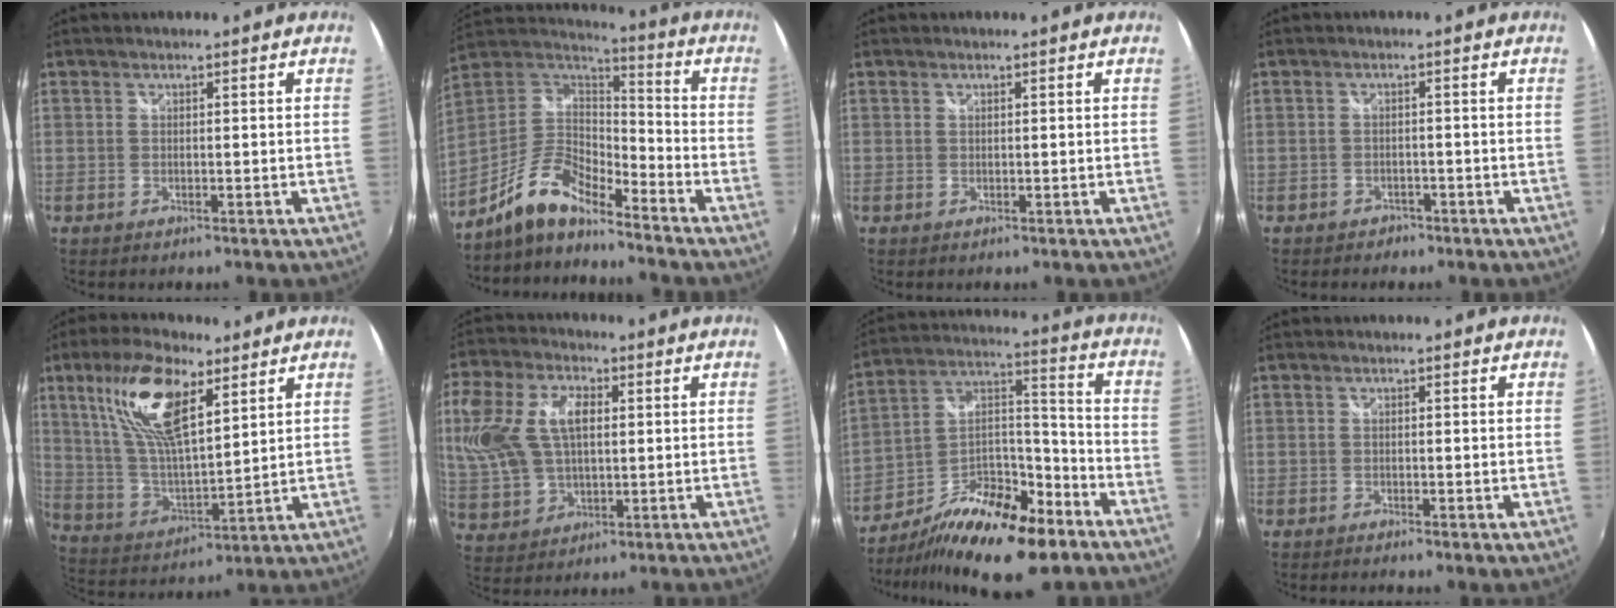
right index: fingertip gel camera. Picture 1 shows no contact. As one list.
[{"total": 12.3, "force": [-9.7, 3.4, 6.8], "torque": [-0.153, 0.010, -0.190]}, {"total": 0.0}, {"total": 2.8, "force": [-2.0, 1.8, 0.4], "torque": [-0.016, -0.001, -0.028]}, {"total": 17.4, "force": [8.8, 6.4, 13.6], "torque": [-0.265, 0.015, 0.175]}, {"total": 17.1, "force": [3.5, 10.4, 13.1], "torque": [-0.293, 0.023, 0.075]}, {"total": 21.1, "force": [-13.3, 8.2, 14.1], "torque": [-0.260, -0.007, -0.223]}, {"total": 0.7, "force": [-0.3, 0.2, 0.6], "torque": [-0.012, -0.002, -0.008]}]